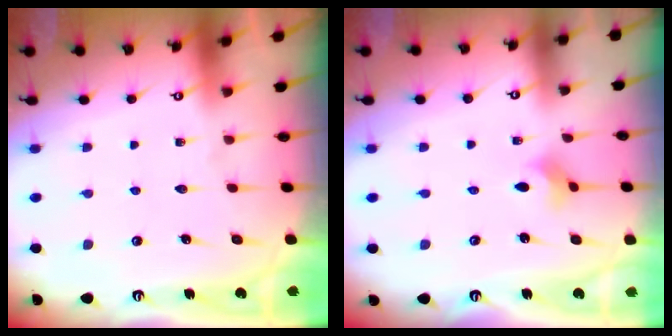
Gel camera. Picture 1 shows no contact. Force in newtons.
{"total": 2.3, "press": 2.3, "slide": 0.5}